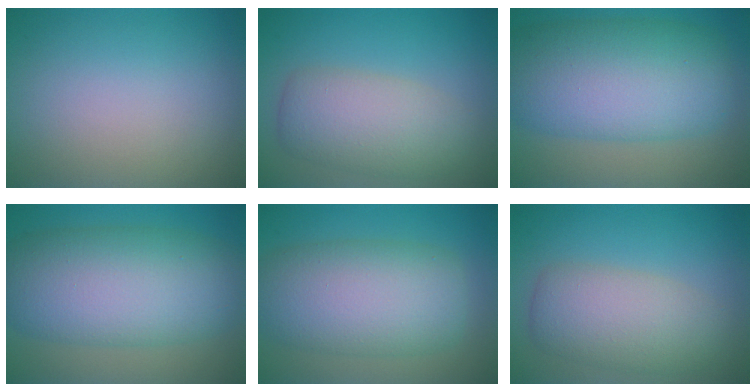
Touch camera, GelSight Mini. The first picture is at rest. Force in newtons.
{"total": 5.7, "press": 5.7, "slide": 0.2}
{"total": 11.8, "press": 11.8, "slide": 0.2}
{"total": 11.3, "press": 11.3, "slide": 0.3}
{"total": 9.3, "press": 9.3, "slide": 0.2}
{"total": 5.7, "press": 5.7, "slide": 0.2}